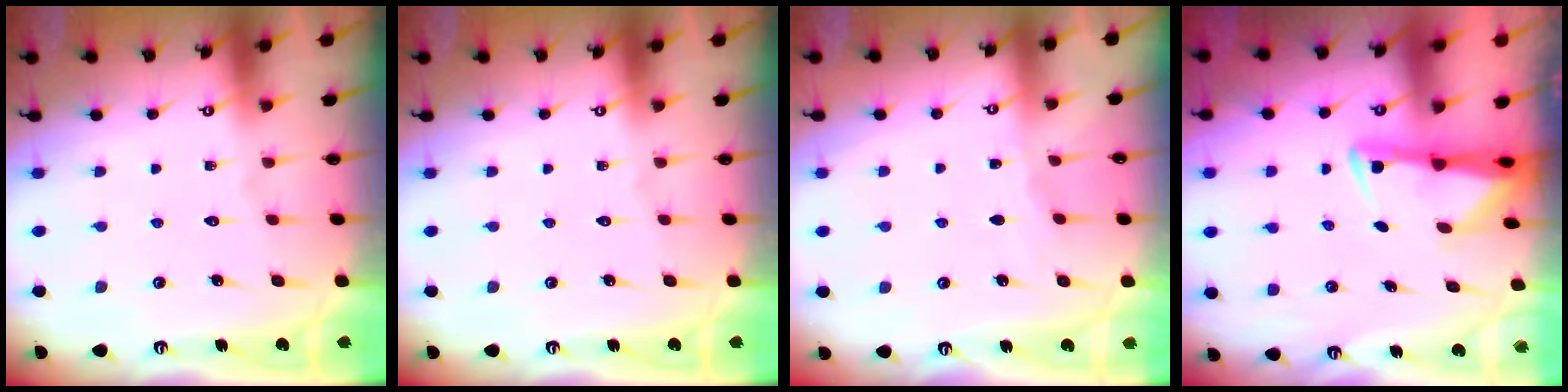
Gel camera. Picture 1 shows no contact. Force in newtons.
{"total": 0.0}
{"total": 3.2, "press": 3.1, "slide": 0.5}
{"total": 2.8, "press": 2.8, "slide": 0.4}